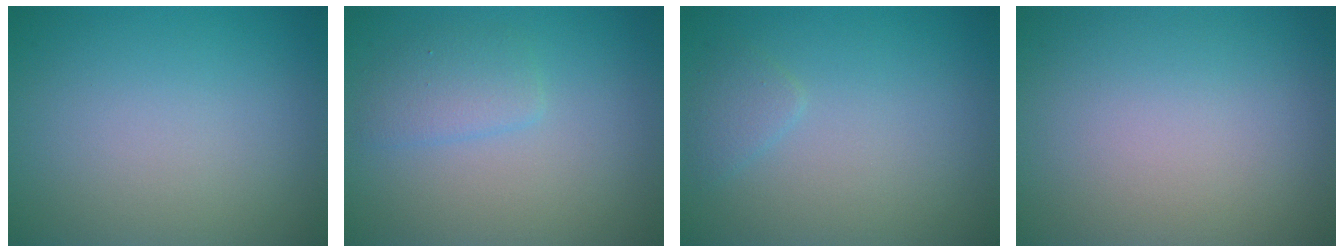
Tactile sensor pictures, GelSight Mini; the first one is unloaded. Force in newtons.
{"total": 1.9, "press": 1.9, "slide": 0.1}
{"total": 1.2, "press": 1.2, "slide": 0.1}
{"total": 0.0}